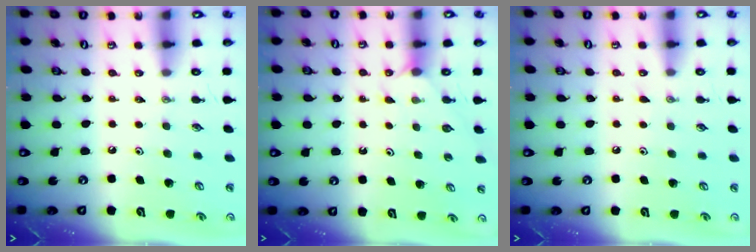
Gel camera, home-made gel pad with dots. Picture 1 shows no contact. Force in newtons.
{"total": 3.7, "press": 3.7, "slide": 0.4}
{"total": 3.4, "press": 3.4, "slide": 0.5}